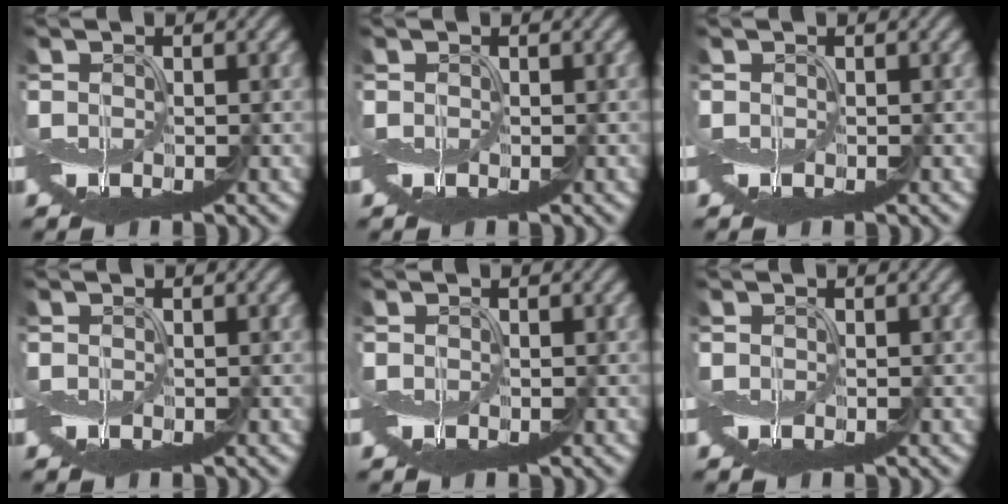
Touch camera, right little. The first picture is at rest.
{"total": 0.0}
{"total": 0.0}
{"total": 0.0}
{"total": 0.0}
{"total": 0.0}